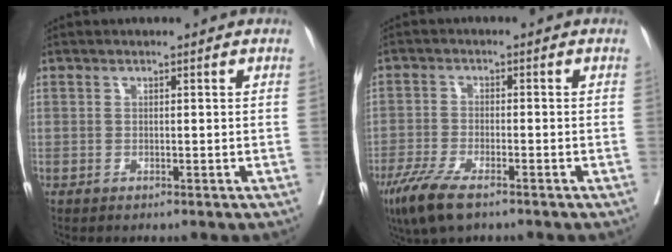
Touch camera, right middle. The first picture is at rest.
{"total": 7.5, "force": [-5.0, 1.8, 5.3], "torque": [-0.102, -0.017, -0.087]}